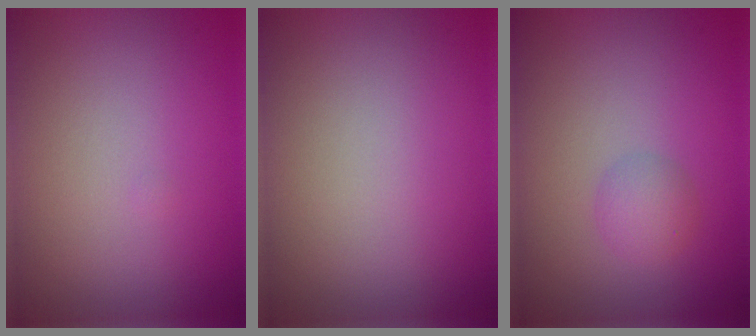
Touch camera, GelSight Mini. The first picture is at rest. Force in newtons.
{"total": 0.0}
{"total": 1.8, "press": 1.8, "slide": 0.0}